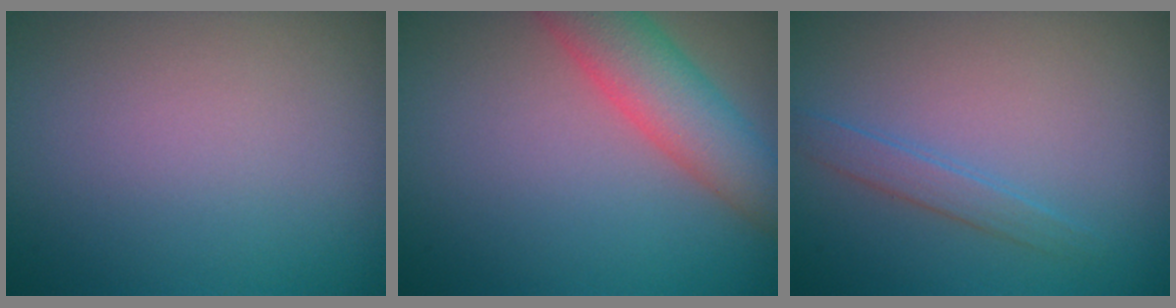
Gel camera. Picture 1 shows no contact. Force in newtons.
{"total": 5.8, "press": 5.8, "slide": 0.5}
{"total": 1.5, "press": 1.5, "slide": 0.1}